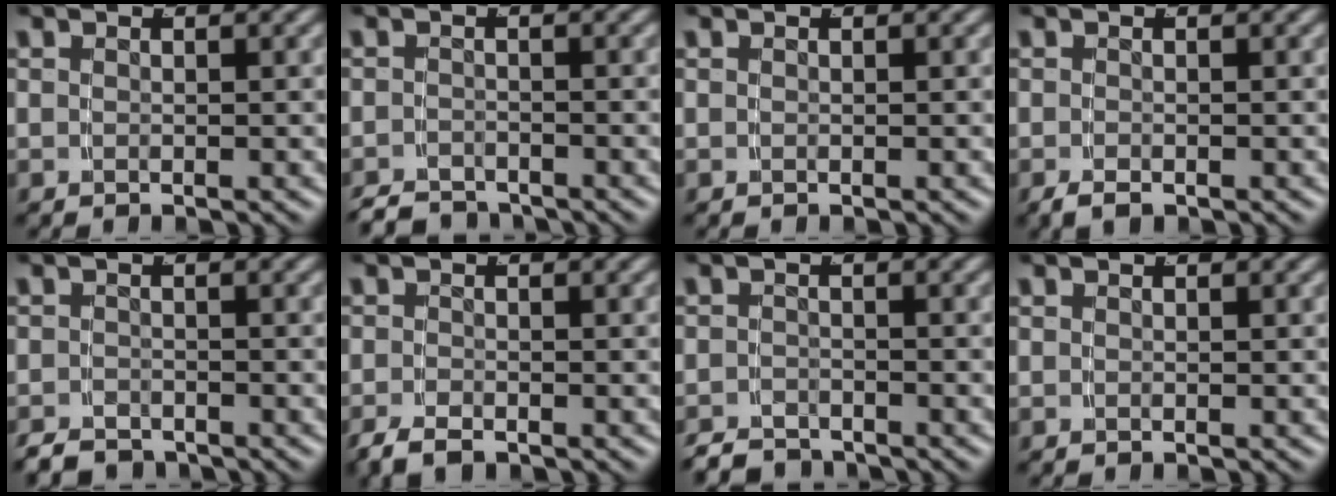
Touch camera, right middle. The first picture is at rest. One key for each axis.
{"total": 2.9, "fx": -2.9, "fy": 0.4, "fz": 0.0, "tx": 0.007, "ty": -0.015, "tz": -0.045}
{"total": 0.0}
{"total": 1.2, "fx": -1.1, "fy": 0.1, "fz": 0.5, "tx": -0.013, "ty": -0.009, "tz": -0.013}
{"total": 2.6, "fx": -2.5, "fy": 0.6, "fz": 0.1, "tx": 0.003, "ty": -0.014, "tz": -0.038}
{"total": 1.9, "fx": -1.7, "fy": 0.5, "fz": 0.7, "tx": -0.021, "ty": -0.012, "tz": -0.024}
{"total": 2.9, "fx": -2.9, "fy": 0.6, "fz": 0.1, "tx": 0.005, "ty": -0.015, "tz": -0.045}
{"total": 0.0}